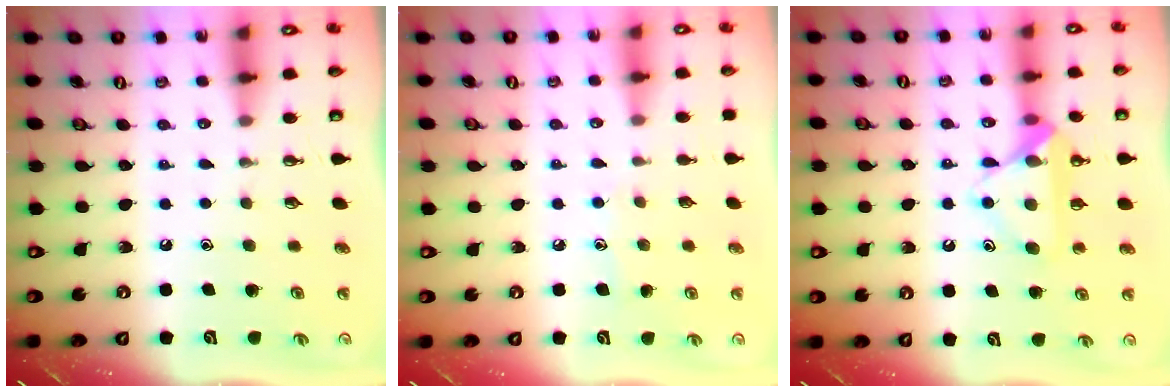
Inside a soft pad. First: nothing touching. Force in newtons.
{"total": 5.2, "press": 5.2, "slide": 0.5}
{"total": 12.7, "press": 12.6, "slide": 0.8}